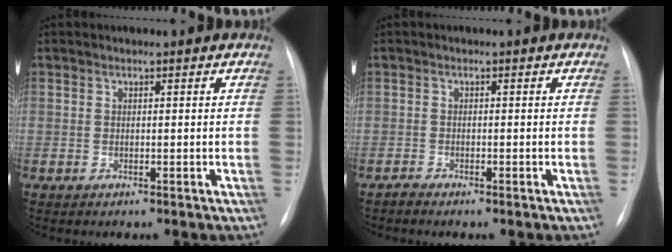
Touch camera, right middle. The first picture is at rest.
{"total": 0.8, "force": [-0.7, -0.1, 0.2], "torque": [-0.010, -0.004, -0.013]}